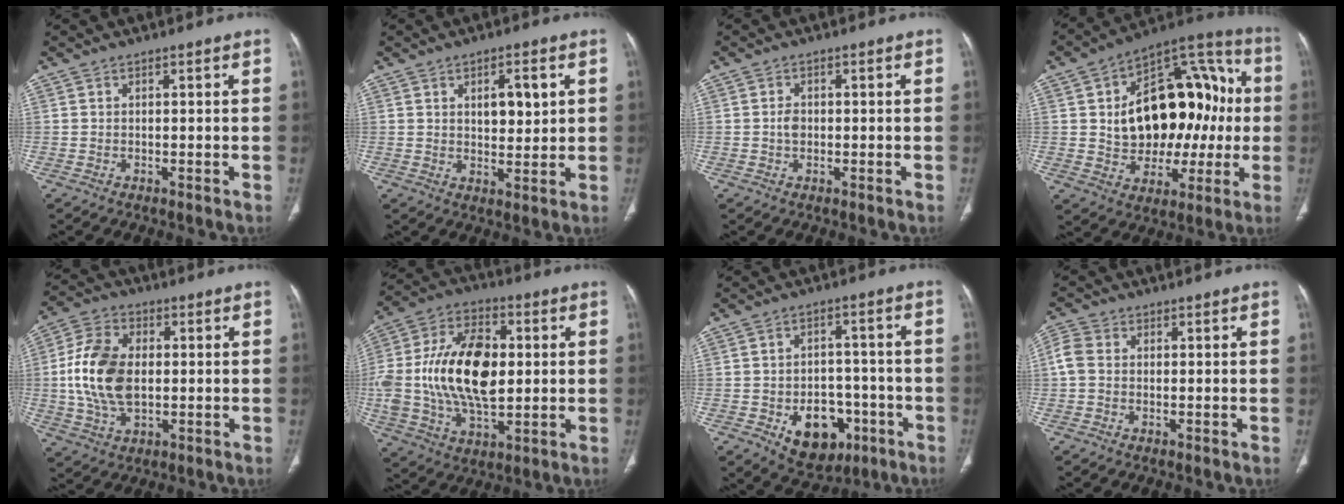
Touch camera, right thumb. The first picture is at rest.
{"total": 6.1, "force": [1.9, 2.9, 5.0], "torque": [-0.061, -0.013, 0.032]}
{"total": 1.9, "force": [-0.2, 1.4, 1.2], "torque": [-0.019, 0.003, -0.005]}
{"total": 25.4, "force": [1.6, 16.1, 19.6], "torque": [-0.247, 0.037, 0.035]}
{"total": 13.9, "force": [0.2, 8.8, 10.8], "torque": [-0.210, 0.010, 0.004]}
{"total": 22.9, "force": [1.1, 13.4, 18.5], "torque": [-0.362, 0.005, 0.023]}
{"total": 12.3, "force": [-4.8, 8.6, 7.3], "torque": [-0.060, 0.031, -0.057]}
{"total": 4.1, "force": [0.2, 3.3, 2.5], "torque": [-0.060, 0.010, -0.005]}